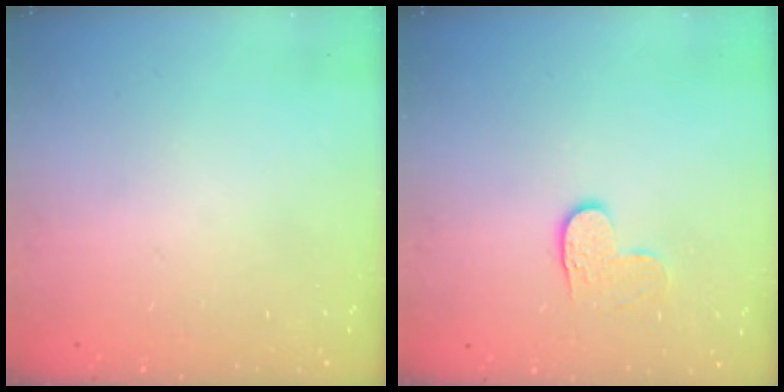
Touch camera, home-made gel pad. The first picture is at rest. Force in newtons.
{"total": 4.7, "press": 4.7, "slide": 0.4}